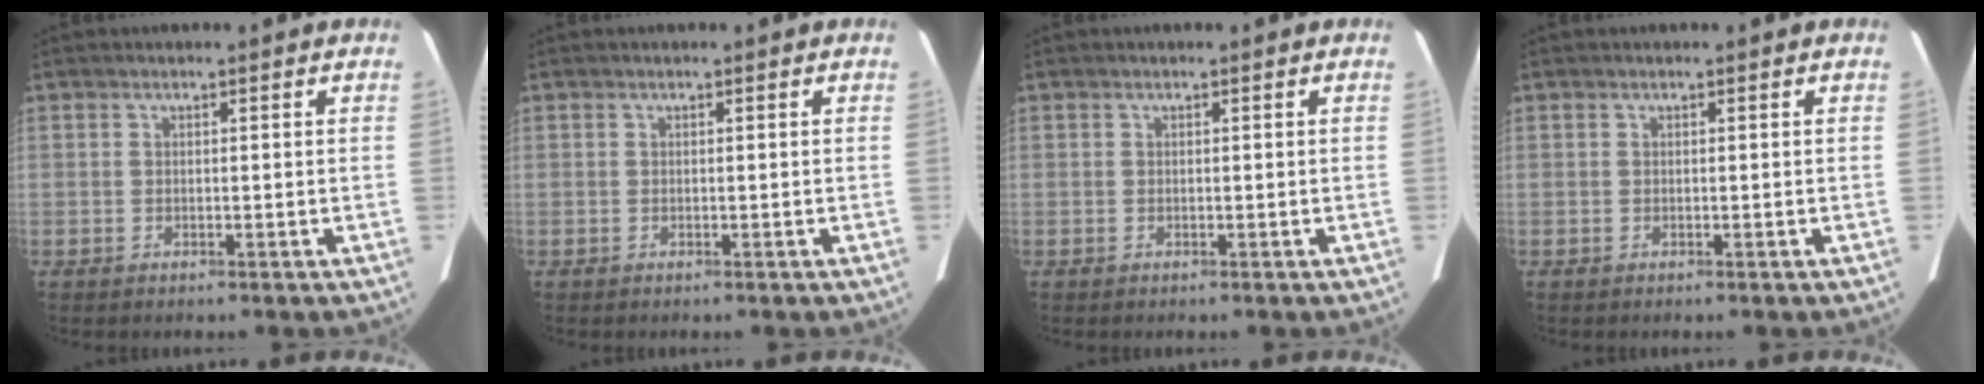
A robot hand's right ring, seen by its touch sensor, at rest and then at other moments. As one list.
[{"total": 0.0}, {"total": 0.0}, {"total": 0.0}]